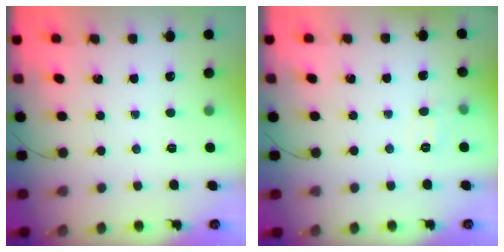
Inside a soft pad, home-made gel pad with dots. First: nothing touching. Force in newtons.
{"total": 6.4, "press": 6.2, "slide": 1.4}